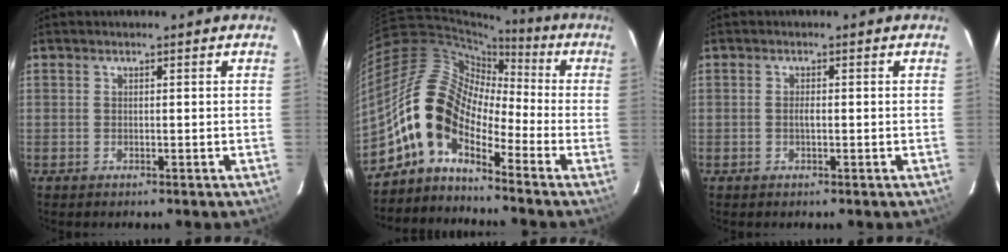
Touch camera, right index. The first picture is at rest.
{"total": 11.8, "force": [-5.5, 6.3, 8.3], "torque": [-0.141, 0.018, -0.126]}
{"total": 1.0, "force": [-0.2, 0.3, 1.0], "torque": [-0.019, 0.001, -0.004]}